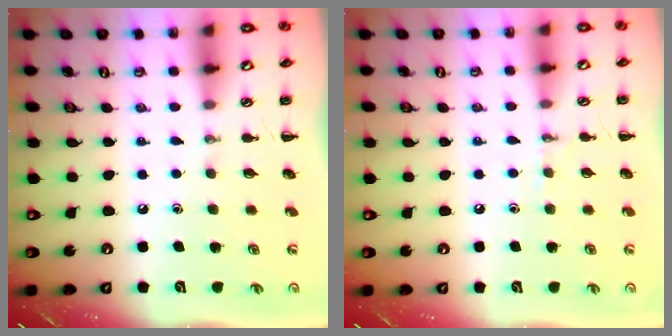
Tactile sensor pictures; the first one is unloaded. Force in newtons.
{"total": 5.0, "press": 4.9, "slide": 1.2}